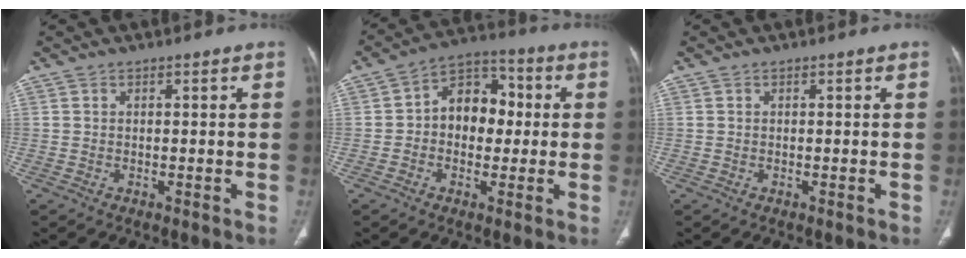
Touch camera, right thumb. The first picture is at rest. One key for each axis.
{"total": 11.1, "fx": 0.6, "fy": 8.0, "fz": 7.7, "tx": -0.076, "ty": 0.030, "tz": -0.002}
{"total": 0.0}